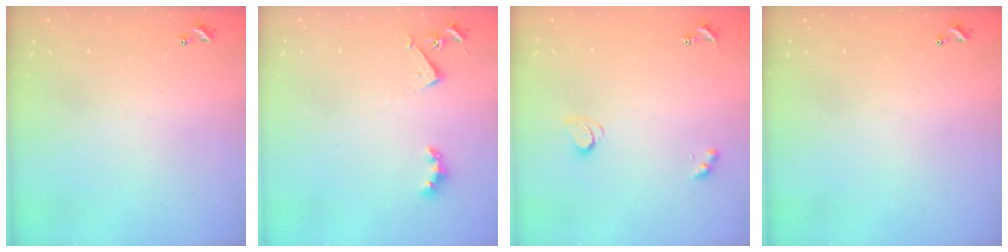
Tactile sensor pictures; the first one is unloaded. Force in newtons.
{"total": 3.1, "press": 3.0, "slide": 0.5}
{"total": 2.8, "press": 2.8, "slide": 0.6}
{"total": 0.0}